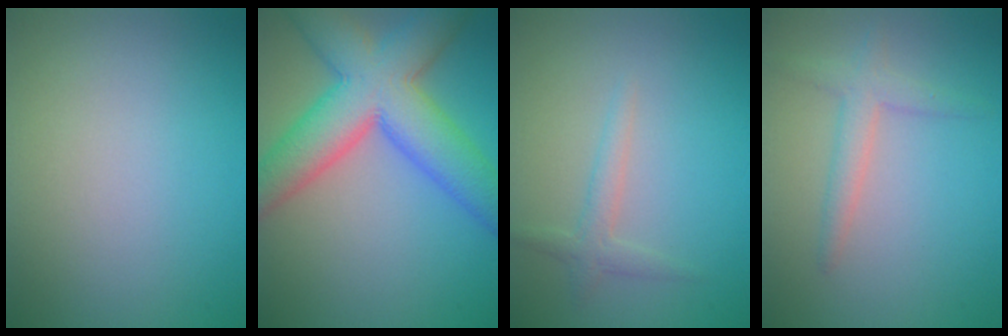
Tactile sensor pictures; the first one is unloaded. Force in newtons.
{"total": 10.2, "press": 10.2, "slide": 0.3}
{"total": 1.6, "press": 1.6, "slide": 0.1}
{"total": 2.3, "press": 2.3, "slide": 0.1}